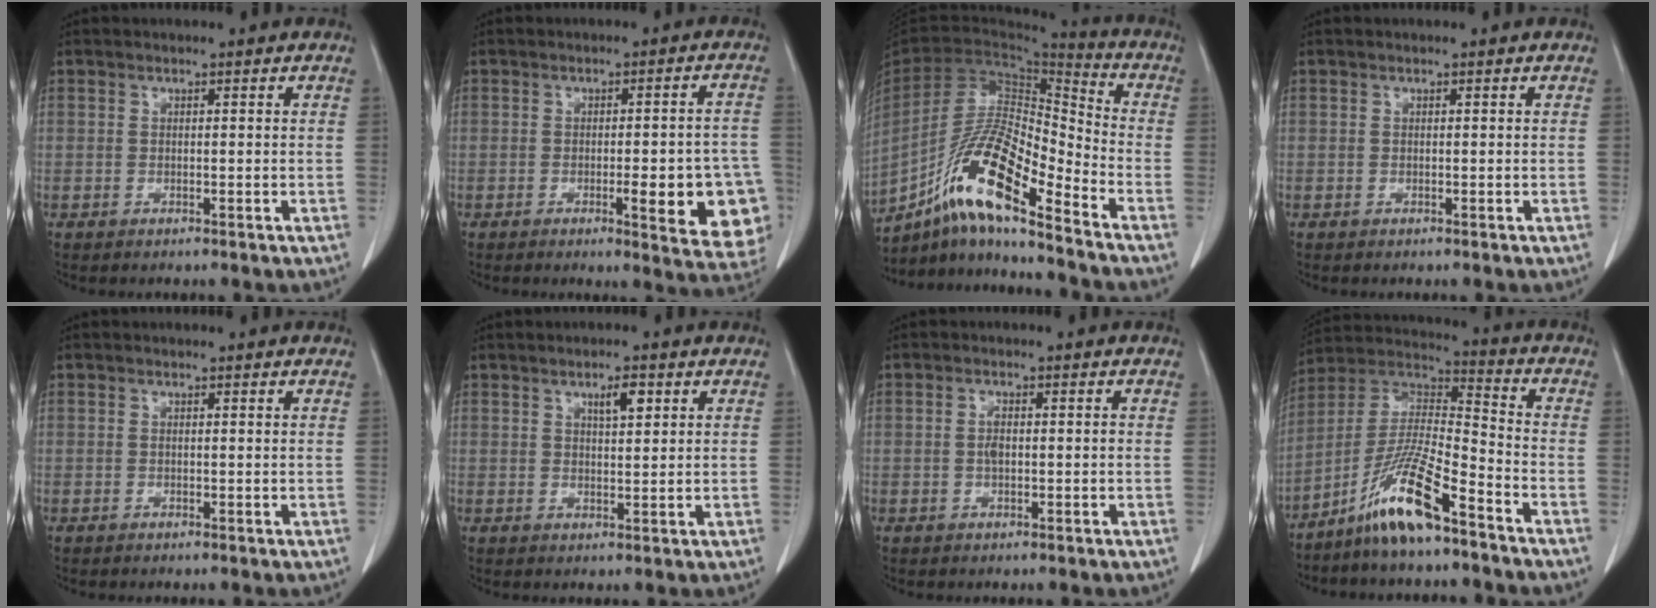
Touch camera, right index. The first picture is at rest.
{"total": 12.5, "force": [-3.9, 2.5, 11.6], "torque": [-0.076, 0.011, -0.040]}
{"total": 16.5, "force": [-10.6, 2.2, 12.4], "torque": [-0.238, -0.001, -0.192]}
{"total": 0.0}
{"total": 0.0}
{"total": 3.1, "force": [1.6, 0.8, 2.6], "torque": [-0.043, -0.001, 0.026]}
{"total": 2.0, "force": [-0.2, 0.8, 1.8], "torque": [-0.039, 0.002, -0.002]}
{"total": 12.5, "force": [-8.4, 0.8, 9.2], "torque": [-0.191, -0.004, -0.161]}